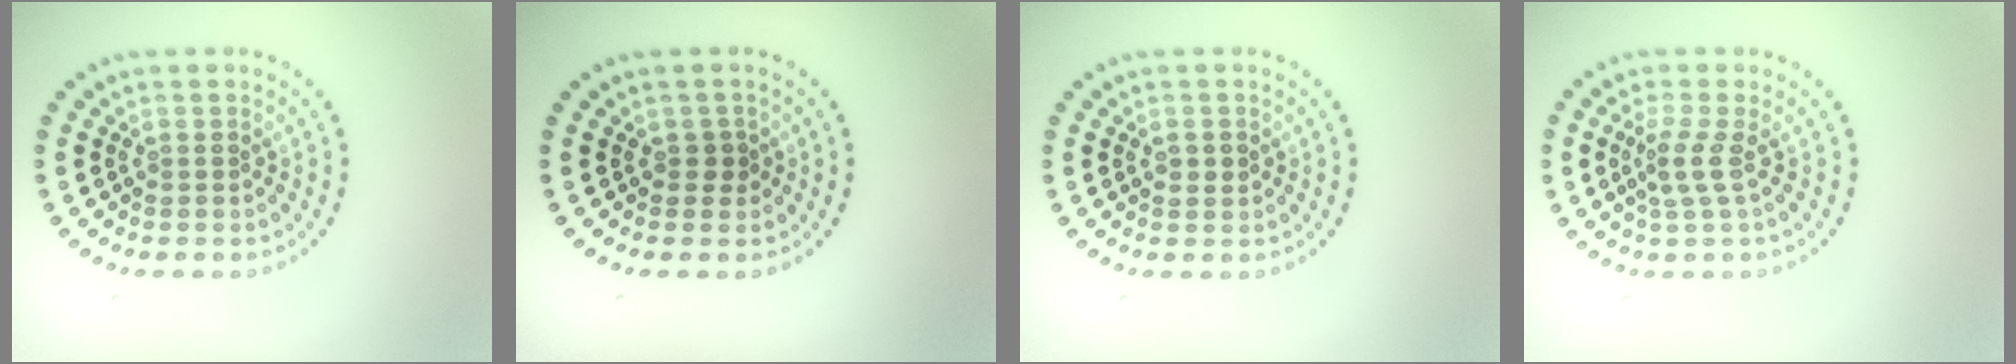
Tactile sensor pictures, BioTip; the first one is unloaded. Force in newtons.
{"total": 0.9, "press": 0.7, "slide": 0.6}
{"total": 1.1, "press": 1.1, "slide": 0.1}
{"total": 2.1, "press": 1.4, "slide": 1.6}